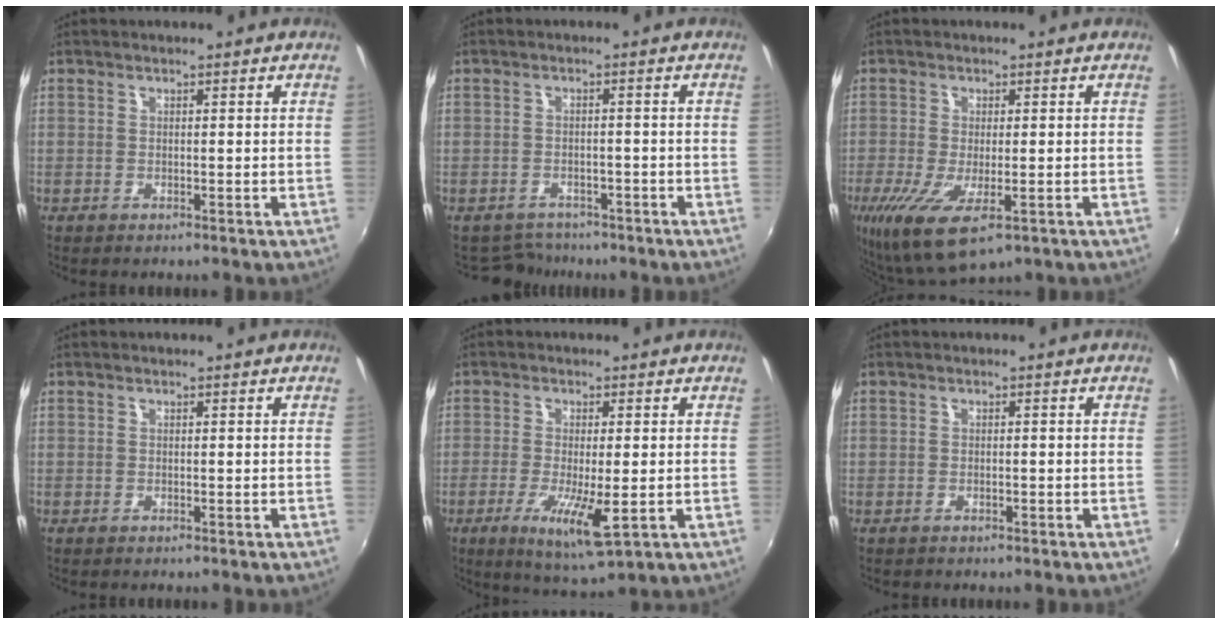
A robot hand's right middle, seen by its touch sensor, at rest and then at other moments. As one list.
[{"total": 5.4, "force": [-4.7, 2.7, 0.7], "torque": [-0.028, -0.001, -0.071]}, {"total": 10.6, "force": [-4.1, 4.0, 8.9], "torque": [-0.183, -0.044, -0.065]}, {"total": 0.0}, {"total": 11.2, "force": [-4.3, 2.3, 10.1], "torque": [-0.198, -0.031, -0.073]}, {"total": 0.9, "force": [-0.5, 0.7, 0.1], "torque": [-0.002, 0.000, -0.008]}]